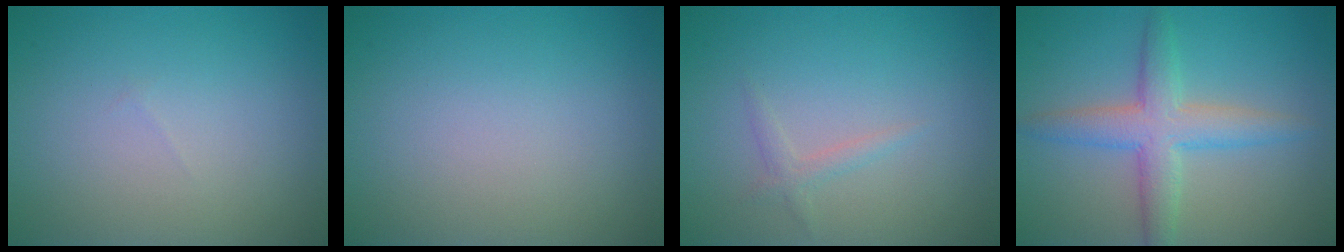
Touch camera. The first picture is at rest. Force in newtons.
{"total": 0.0}
{"total": 1.1, "press": 1.1, "slide": 0.0}
{"total": 4.6, "press": 4.6, "slide": 0.1}